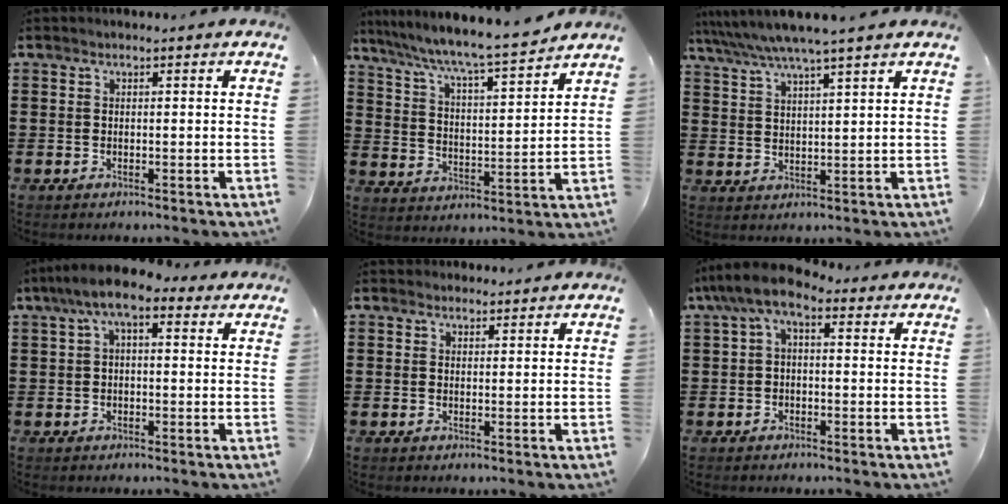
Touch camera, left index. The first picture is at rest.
{"total": 6.4, "force": [5.8, -0.1, 2.7], "torque": [-0.078, -0.040, 0.092]}
{"total": 5.6, "force": [4.8, -0.3, 2.7], "torque": [-0.069, -0.021, 0.084]}
{"total": 6.5, "force": [3.2, 2.2, 5.3], "torque": [-0.107, 0.007, 0.054]}
{"total": 1.8, "force": [1.7, 0.6, 0.0], "torque": [0.004, -0.001, 0.033]}
{"total": 4.6, "force": [1.3, 1.6, 4.1], "torque": [-0.090, -0.002, 0.019]}